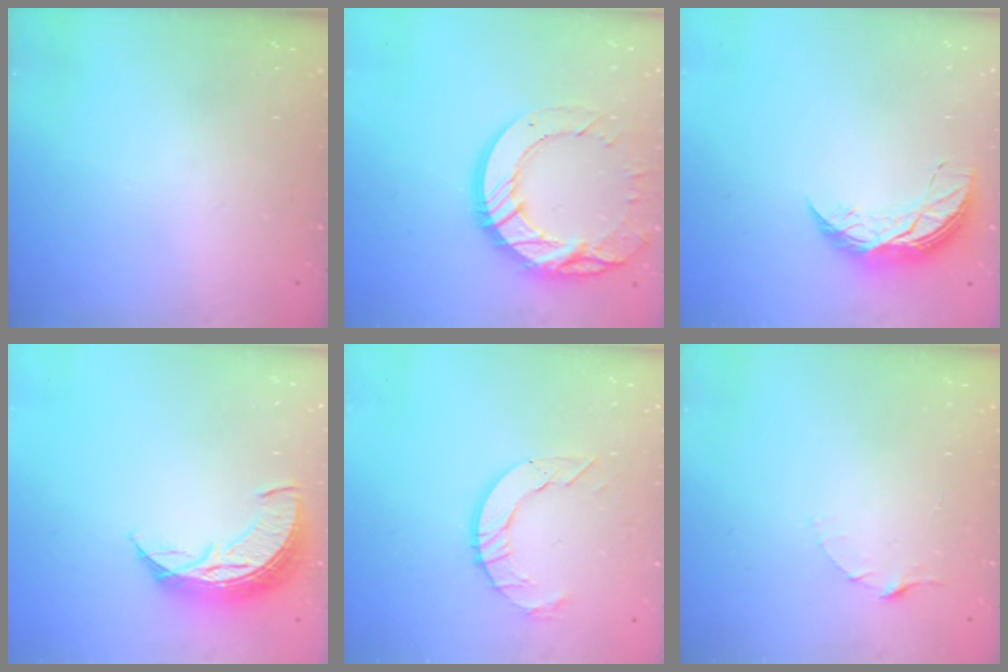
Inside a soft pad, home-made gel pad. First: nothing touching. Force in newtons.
{"total": 18.4, "press": 18.3, "slide": 1.9}
{"total": 8.1, "press": 8.0, "slide": 0.5}
{"total": 9.8, "press": 9.8, "slide": 0.9}
{"total": 9.0, "press": 8.9, "slide": 0.8}
{"total": 2.5, "press": 2.5, "slide": 0.3}